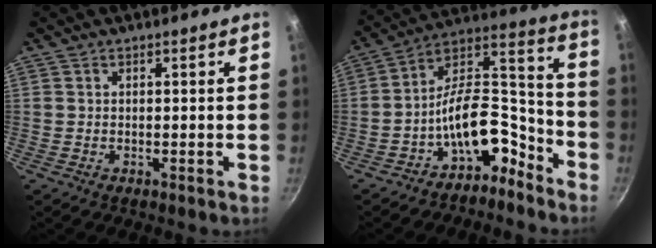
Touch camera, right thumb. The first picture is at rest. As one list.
[{"total": 14.2, "force": [-8.3, 7.4, 8.9], "torque": [-0.098, 0.115, -0.142]}]